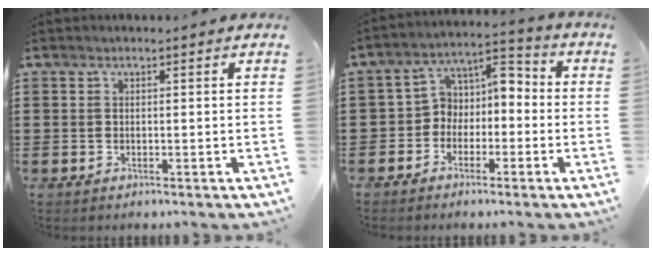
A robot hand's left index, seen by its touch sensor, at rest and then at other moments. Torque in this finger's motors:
{"motor_torque": [0.88, 0.14, 0.43, 0.07]}